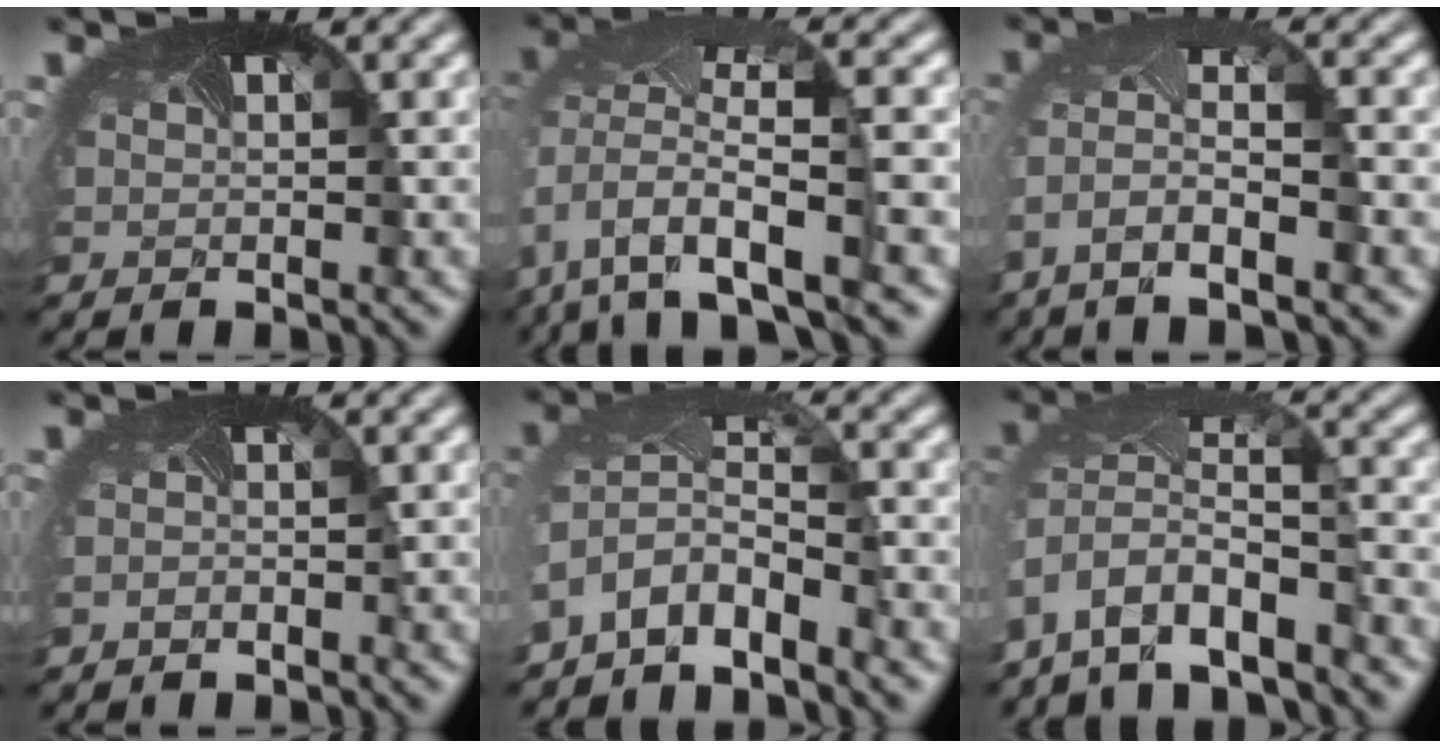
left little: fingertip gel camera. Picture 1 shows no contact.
{"total": 11.0, "force": [-4.4, 4.7, 9.0], "torque": [-0.198, -0.019, -0.057]}
{"total": 6.6, "force": [-3.5, 2.2, 5.2], "torque": [-0.123, -0.017, -0.061]}
{"total": 1.1, "force": [-1.1, -0.2, 0.2], "torque": [-0.012, -0.008, -0.021]}
{"total": 5.4, "force": [-3.8, 2.1, 3.2], "torque": [-0.069, -0.011, -0.075]}
{"total": 7.6, "force": [-5.9, 2.7, 3.9], "torque": [-0.082, -0.020, -0.101]}